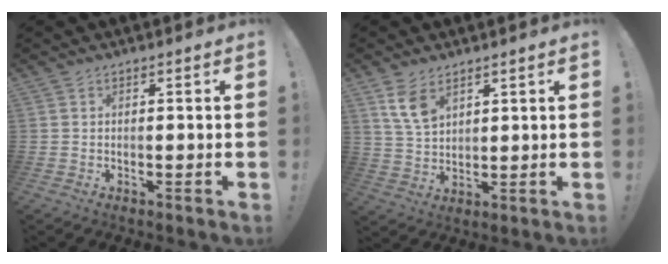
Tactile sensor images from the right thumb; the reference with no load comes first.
{"total": 8.0, "force": [4.8, 4.6, 4.5], "torque": [-0.078, -0.019, 0.092]}